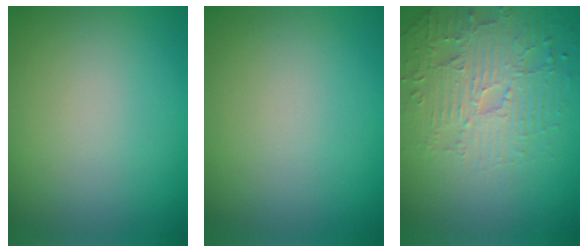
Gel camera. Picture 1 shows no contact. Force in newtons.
{"total": 0.0}
{"total": 4.7, "press": 3.9, "slide": 2.6}